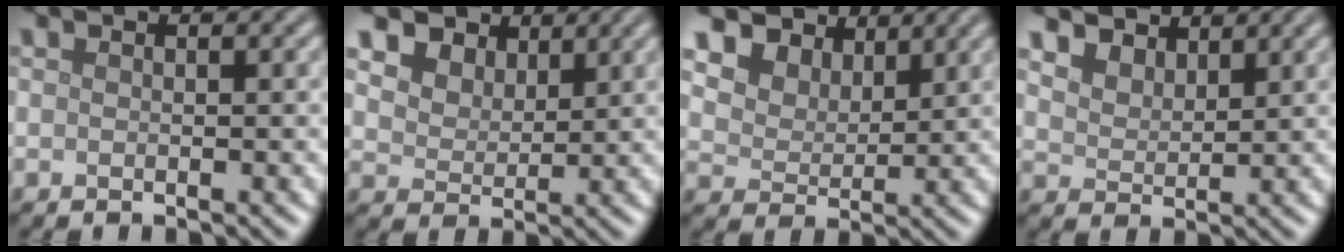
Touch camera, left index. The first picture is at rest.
{"total": 6.5, "force": [4.3, 4.2, 2.4], "torque": [-0.074, 0.008, 0.076]}
{"total": 8.4, "force": [5.7, 5.3, 3.1], "torque": [-0.091, 0.006, 0.103]}
{"total": 5.1, "force": [4.3, 2.4, 1.6], "torque": [-0.066, -0.002, 0.079]}